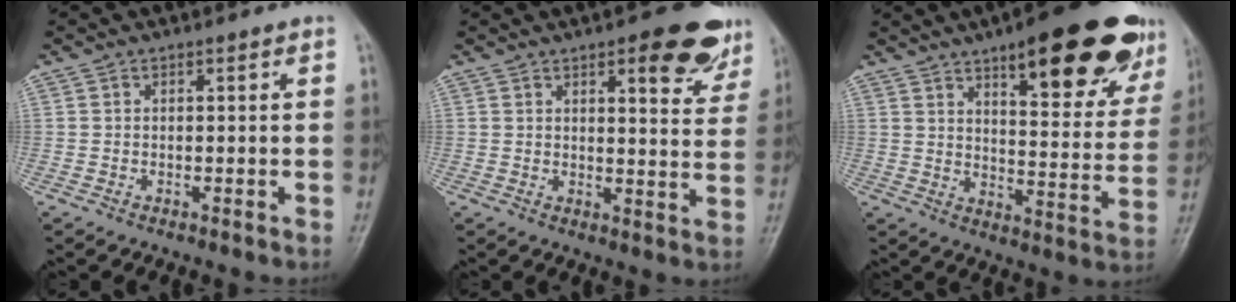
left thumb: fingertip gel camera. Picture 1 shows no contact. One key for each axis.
{"total": 9.6, "fx": 5.6, "fy": 3.4, "fz": 7.0, "tx": -0.057, "ty": -0.024, "tz": 0.066}
{"total": 24.7, "fx": 14.8, "fy": 7.7, "fz": 18.2, "tx": -0.205, "ty": -0.051, "tz": 0.202}